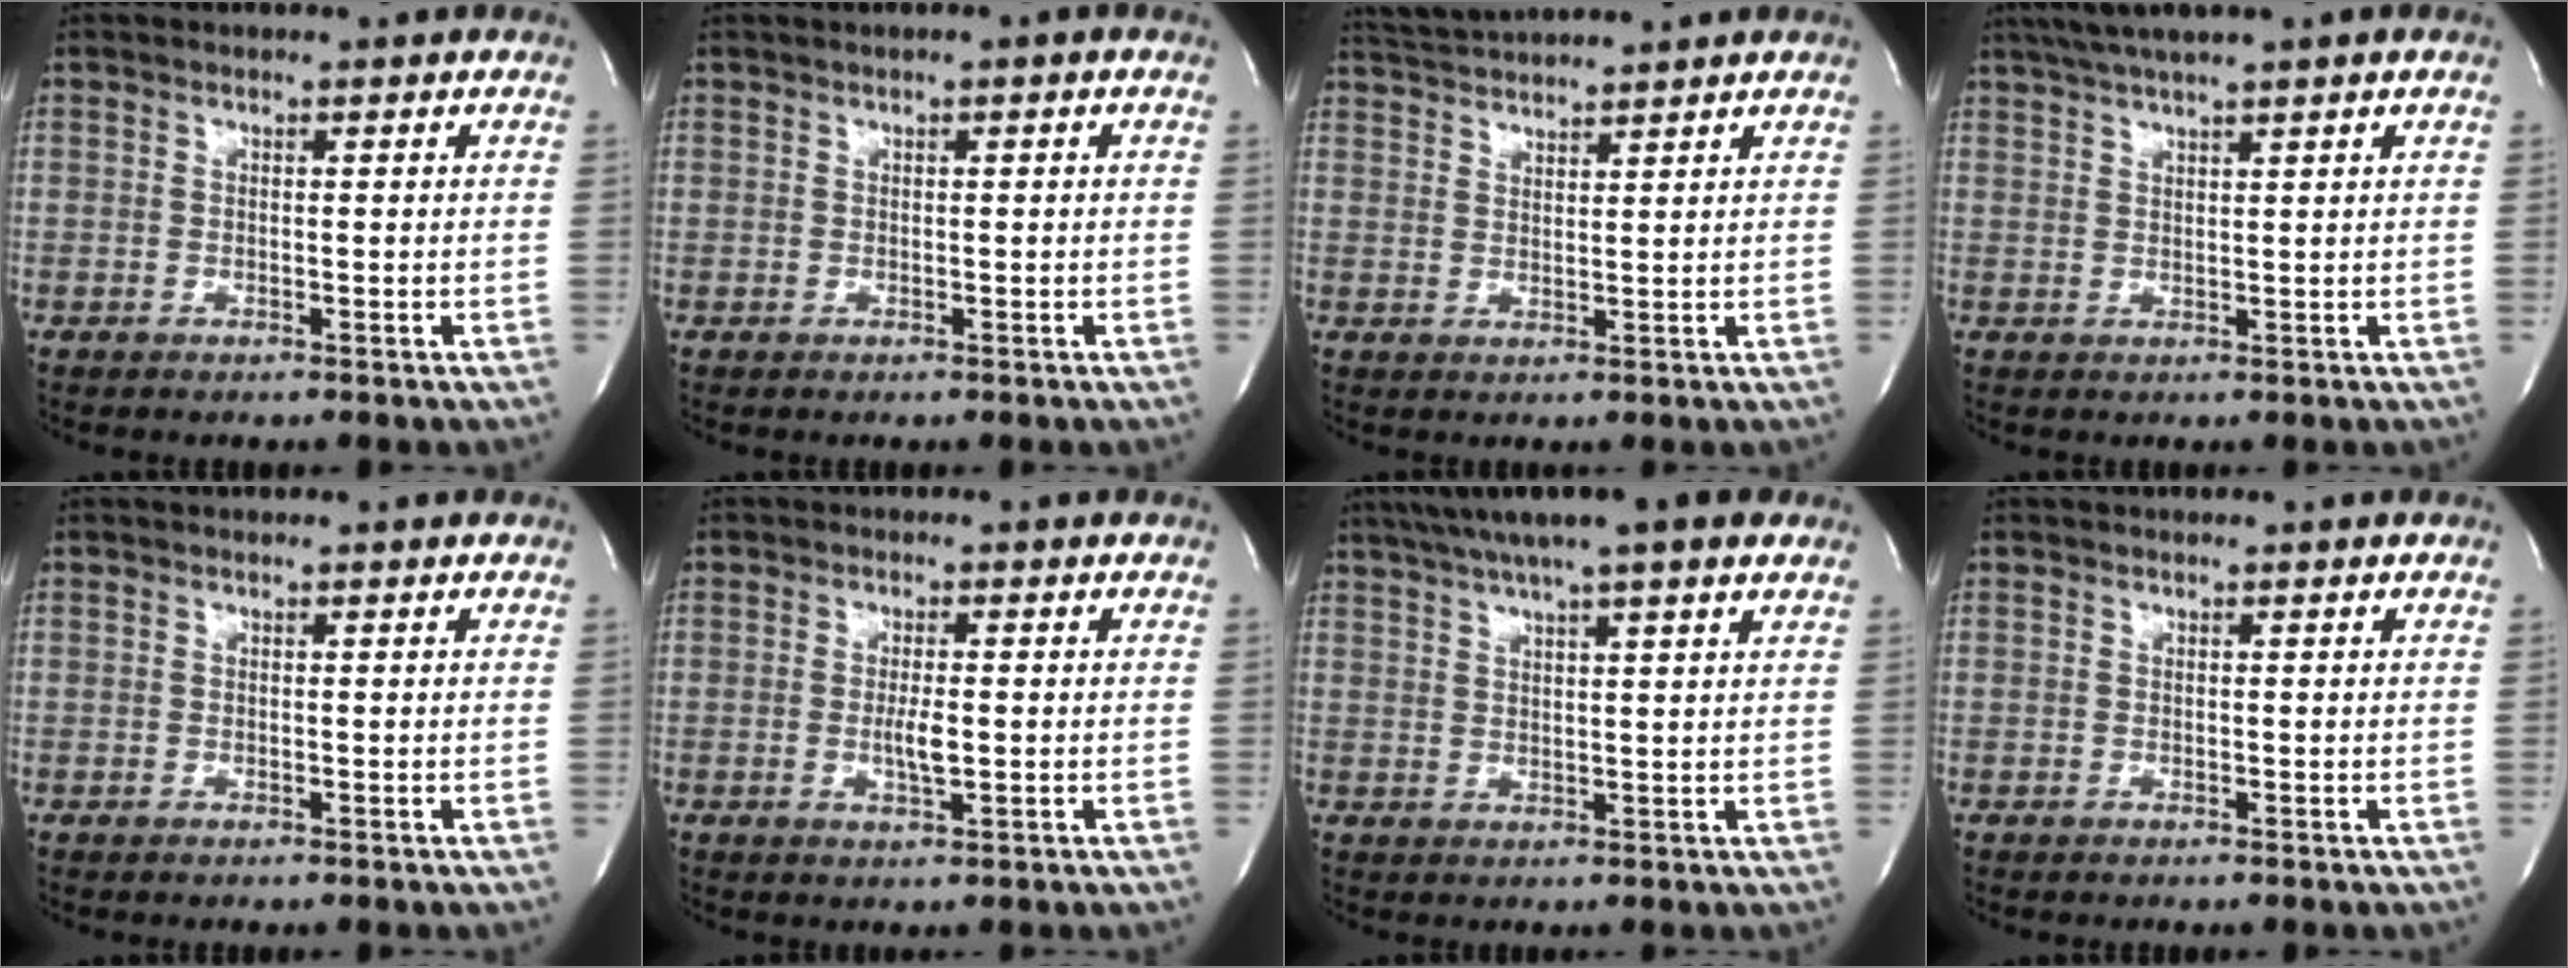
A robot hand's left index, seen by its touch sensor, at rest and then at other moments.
{"total": 0.7, "force": [0.2, 0.1, 0.7], "torque": [-0.012, 0.001, -0.001]}
{"total": 6.0, "force": [5.7, -1.2, 1.3], "torque": [-0.031, 0.017, 0.101]}
{"total": 6.5, "force": [4.9, -0.6, 4.2], "torque": [-0.078, 0.029, 0.083]}
{"total": 0.0}
{"total": 2.8, "force": [-0.5, 0.5, 2.8], "torque": [-0.052, -0.007, -0.009]}
{"total": 14.2, "force": [10.7, 1.5, 9.1], "torque": [-0.156, 0.041, 0.147]}
{"total": 0.0}